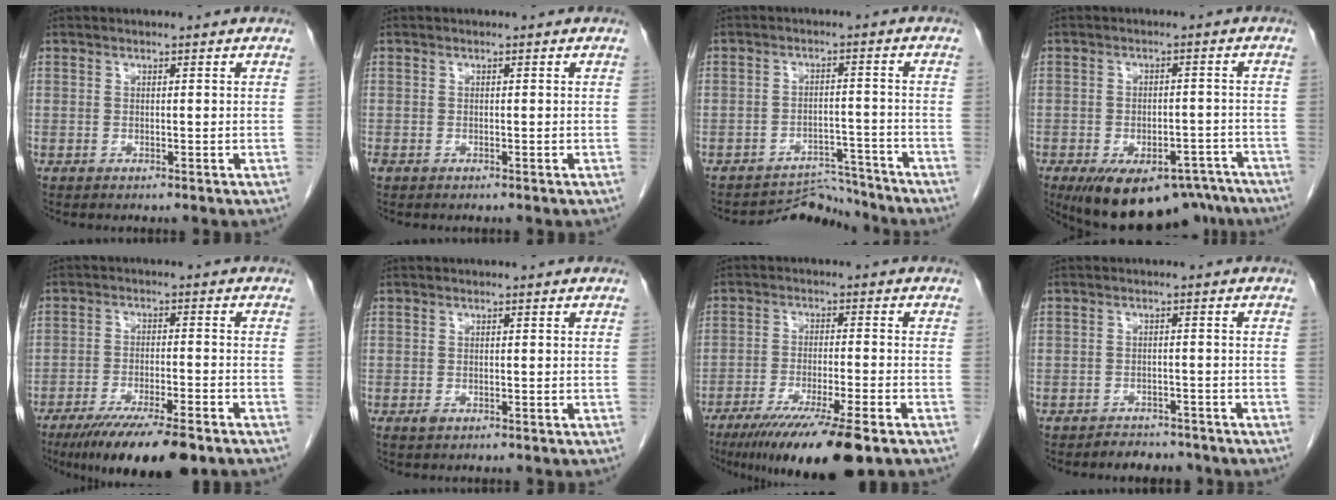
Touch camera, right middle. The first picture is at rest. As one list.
[{"total": 0.6, "force": [-0.4, 0.4, 0.2], "torque": [-0.010, 0.001, -0.007]}, {"total": 5.7, "force": [-5.3, 0.8, -1.7], "torque": [0.034, 0.020, -0.081]}, {"total": 15.0, "force": [-11.2, 6.6, 7.4], "torque": [-0.113, -0.003, -0.150]}, {"total": 13.1, "force": [-9.6, 1.8, 8.7], "torque": [-0.135, -0.029, -0.153]}, {"total": 0.7, "force": [-0.4, 0.4, 0.4], "torque": [-0.008, 0.000, -0.003]}, {"total": 14.0, "force": [-9.8, 0.4, 10.0], "torque": [-0.158, -0.040, -0.158]}, {"total": 4.3, "force": [-3.8, 1.9, 0.5], "torque": [-0.008, 0.004, -0.052]}]